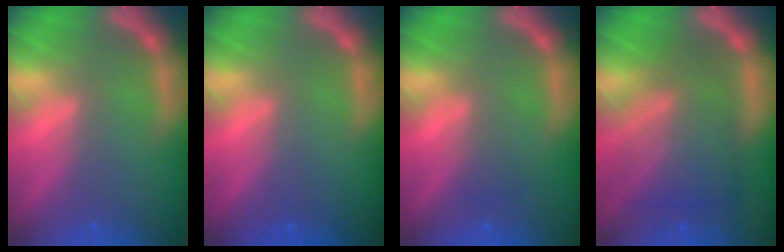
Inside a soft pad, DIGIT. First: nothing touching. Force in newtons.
{"total": 0.0}
{"total": 1.0}
{"total": 8.1}